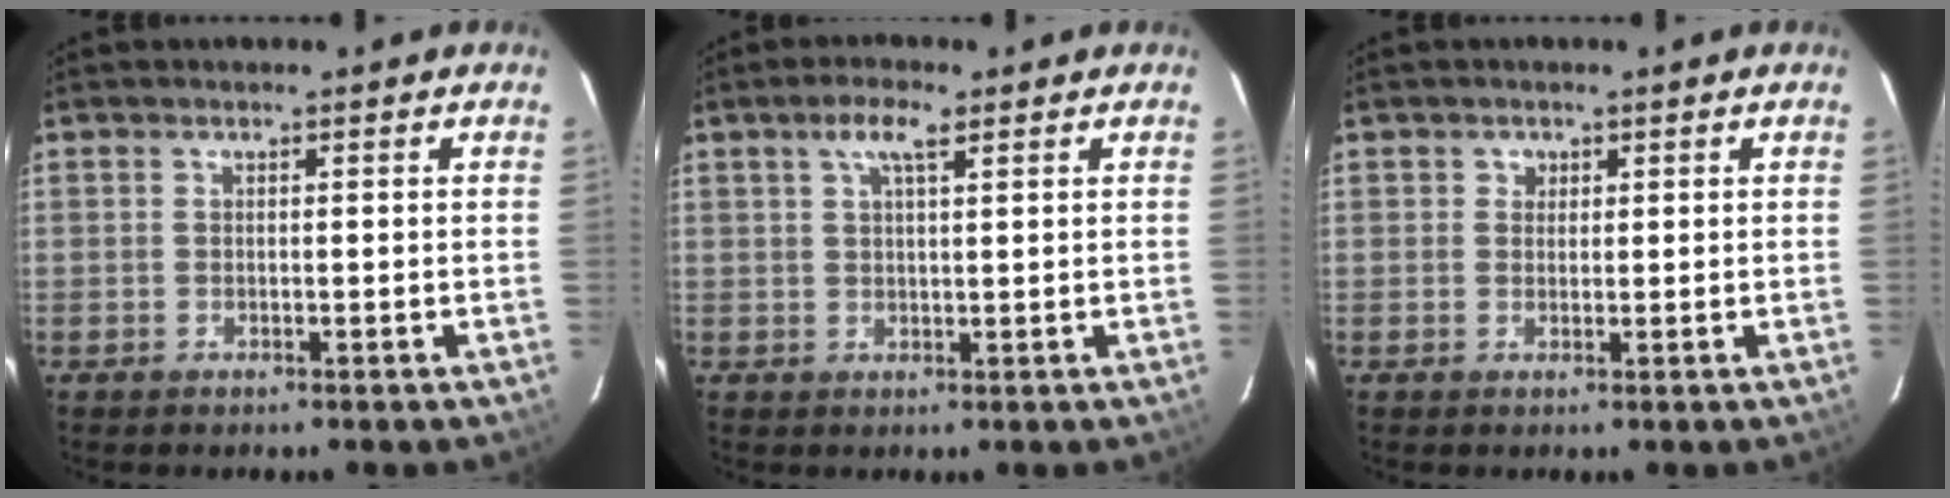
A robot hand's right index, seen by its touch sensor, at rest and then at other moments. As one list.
[{"total": 3.9, "force": [2.1, 1.0, 3.1], "torque": [-0.058, 0.011, 0.037]}, {"total": 1.5, "force": [0.4, 1.4, 0.1], "torque": [0.004, 0.005, 0.003]}]